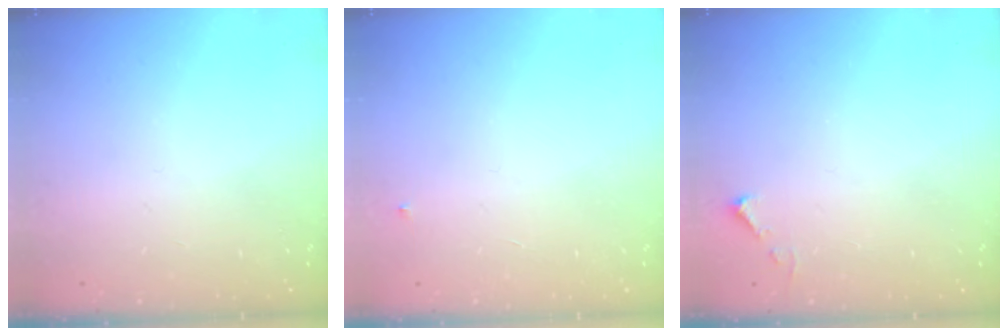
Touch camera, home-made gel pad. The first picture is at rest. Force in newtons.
{"total": 3.0, "press": 2.9, "slide": 0.4}
{"total": 3.7, "press": 3.6, "slide": 0.5}